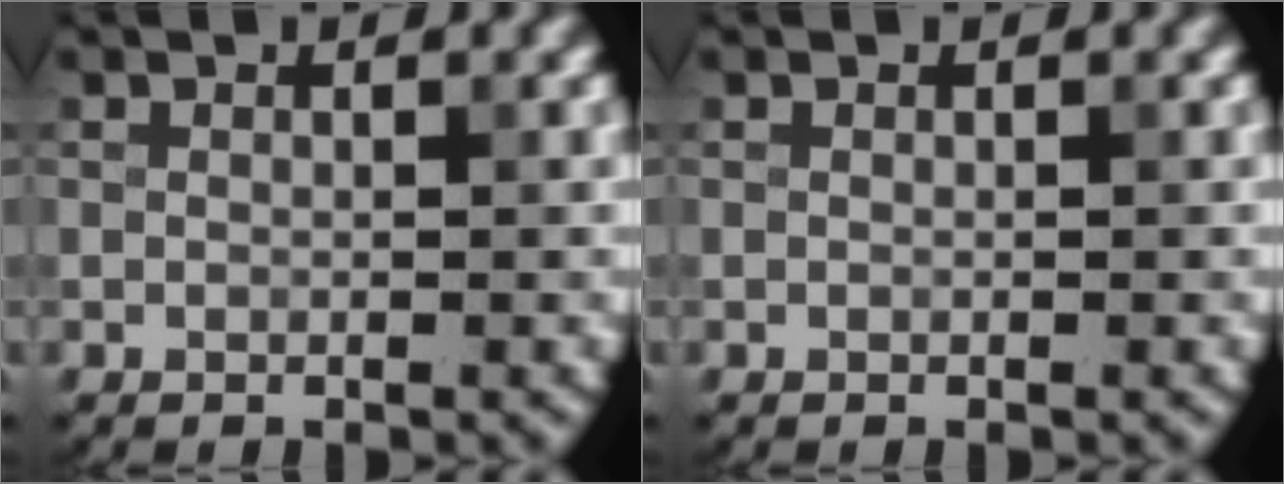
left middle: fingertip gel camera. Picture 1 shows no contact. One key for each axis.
{"total": 0.0}